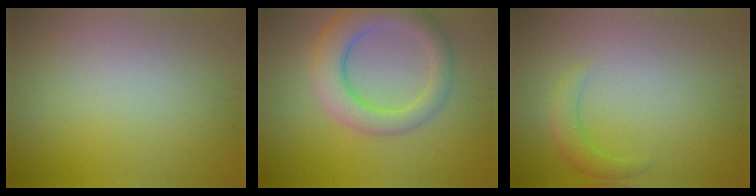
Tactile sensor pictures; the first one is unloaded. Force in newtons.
{"total": 5.9, "press": 5.8, "slide": 0.4}
{"total": 2.0, "press": 2.0, "slide": 0.2}